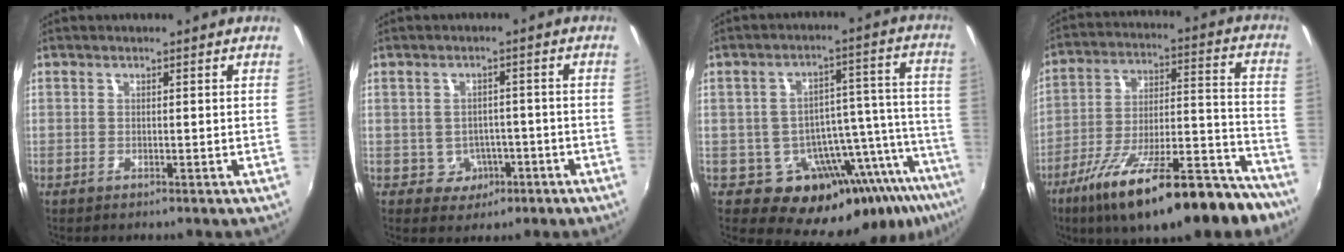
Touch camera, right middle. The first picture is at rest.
{"total": 4.5, "force": [-1.8, 4.1, 1.0], "torque": [-0.032, 0.013, -0.009]}
{"total": 16.3, "force": [-12.0, 7.6, 8.2], "torque": [-0.102, 0.006, -0.168]}
{"total": 26.0, "force": [-18.3, 7.2, 16.9], "torque": [-0.263, -0.027, -0.271]}